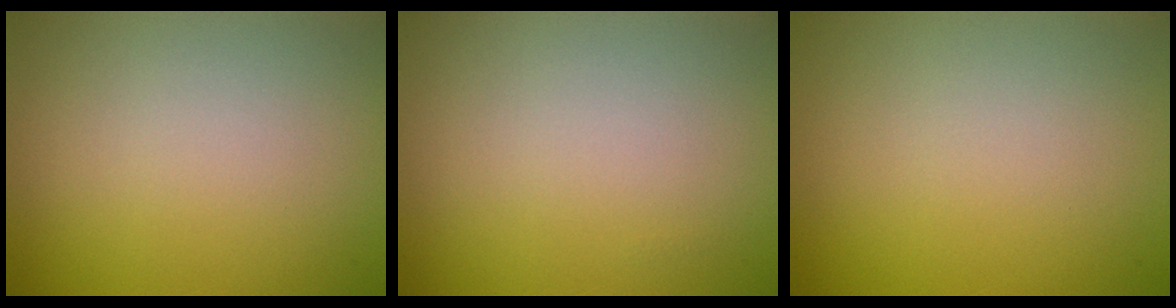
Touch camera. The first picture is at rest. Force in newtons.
{"total": 0.0}
{"total": 0.0}